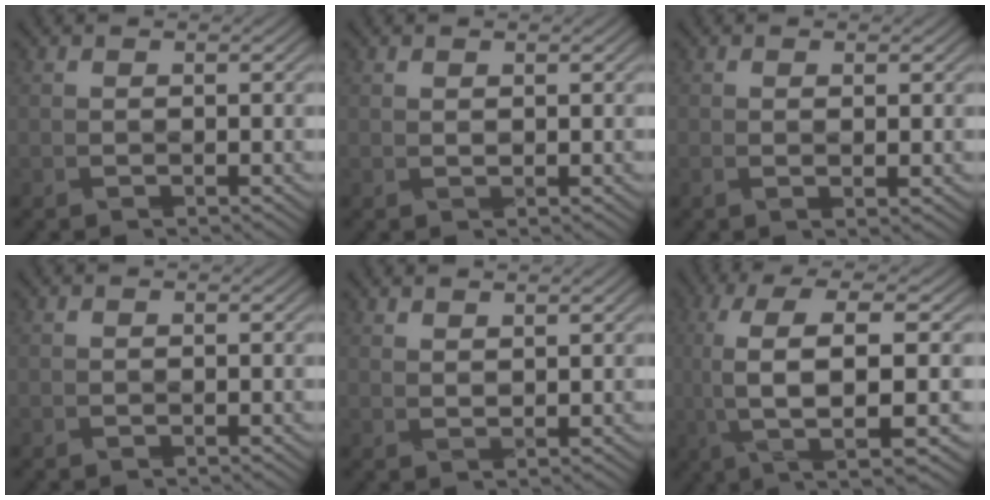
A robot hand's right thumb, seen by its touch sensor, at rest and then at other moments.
{"total": 0.7, "force": [0.4, 0.4, 0.3], "torque": [-0.009, -0.002, 0.009]}
{"total": 1.3, "force": [0.3, 0.3, 1.2], "torque": [-0.022, -0.002, 0.005]}
{"total": 0.0}
{"total": 1.7, "force": [1.5, 0.4, 0.8], "torque": [-0.016, -0.005, 0.035]}
{"total": 11.8, "force": [-0.2, 3.4, 11.3], "torque": [-0.197, 0.015, -0.001]}